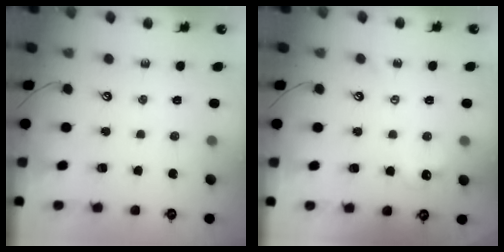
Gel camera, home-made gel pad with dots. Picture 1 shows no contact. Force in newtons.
{"total": 4.6, "press": 4.6, "slide": 0.7}